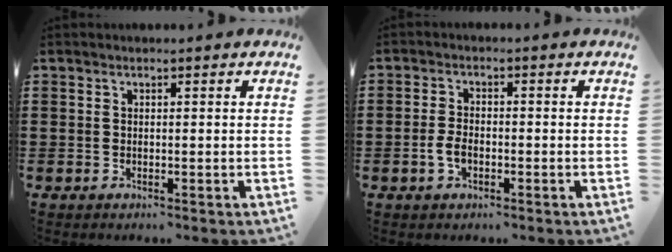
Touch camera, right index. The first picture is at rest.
{"total": 2.9, "force": [-1.0, 1.5, 2.3], "torque": [-0.059, -0.004, -0.023]}